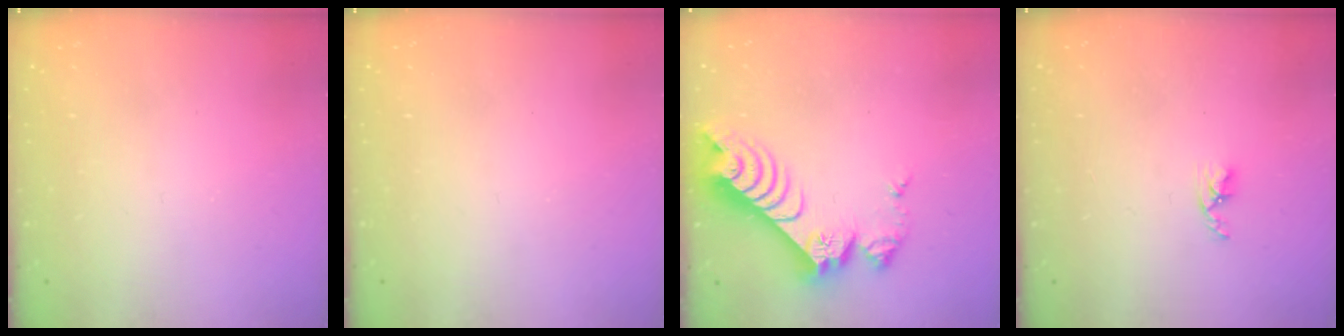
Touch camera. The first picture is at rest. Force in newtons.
{"total": 0.0}
{"total": 11.0, "press": 11.0, "slide": 1.0}
{"total": 2.7, "press": 2.7, "slide": 0.5}